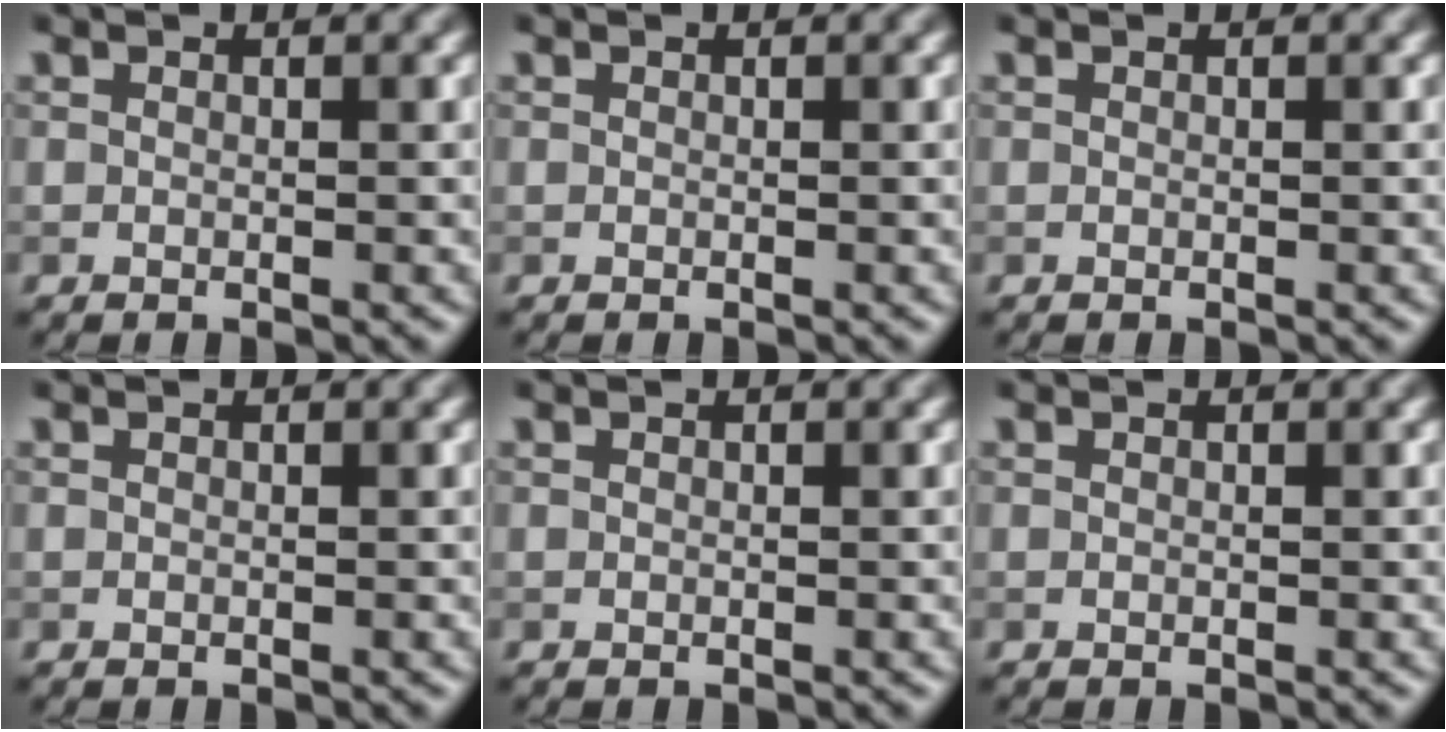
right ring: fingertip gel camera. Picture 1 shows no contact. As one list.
[{"total": 0.0}, {"total": 0.0}, {"total": 0.0}, {"total": 0.0}, {"total": 0.0}]